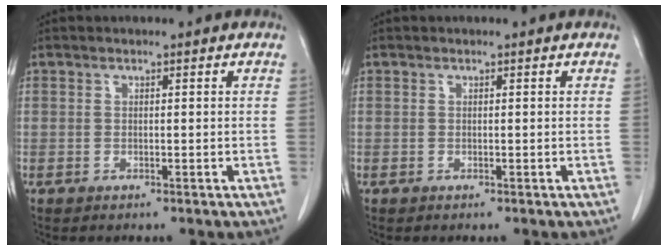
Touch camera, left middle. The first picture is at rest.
{"total": 0.0}